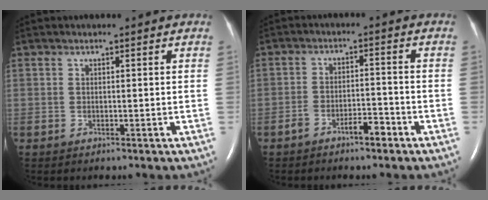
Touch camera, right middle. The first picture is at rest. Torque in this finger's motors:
{"motor_torque": [0.67, -0.69, 0.29, 0.05]}